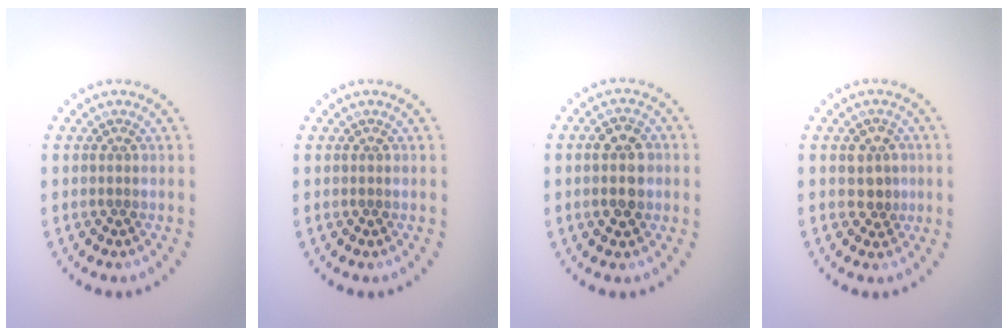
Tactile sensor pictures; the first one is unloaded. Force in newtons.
{"total": 0.0}
{"total": 3.6, "press": 3.6, "slide": 0.2}
{"total": 2.0, "press": 1.9, "slide": 0.7}